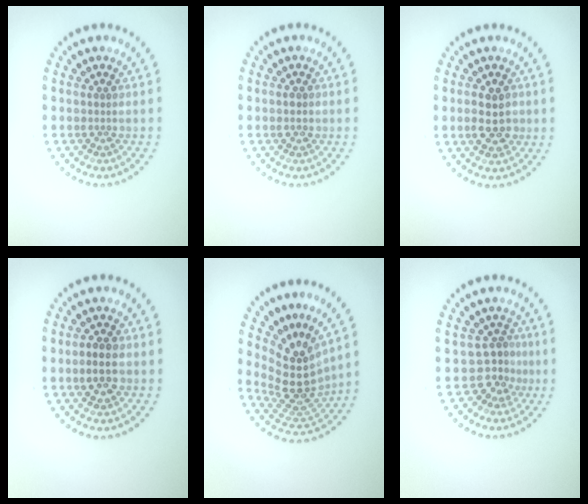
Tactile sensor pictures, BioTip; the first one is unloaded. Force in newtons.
{"total": 1.1, "press": 1.1, "slide": 0.2}
{"total": 2.9, "press": 2.9, "slide": 0.1}
{"total": 2.7, "press": 2.7, "slide": 0.2}
{"total": 4.9, "press": 3.6, "slide": 3.3}
{"total": 2.7, "press": 1.9, "slide": 1.8}